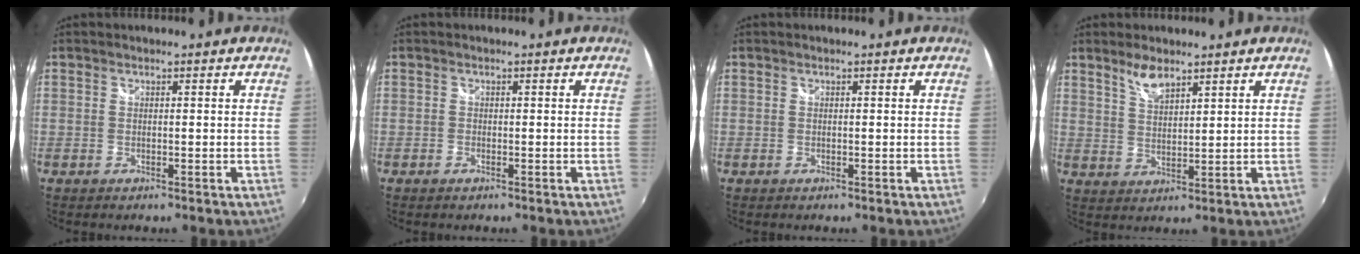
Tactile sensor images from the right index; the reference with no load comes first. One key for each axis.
{"total": 0.7, "fx": -0.5, "fy": 0.4, "fz": 0.1, "tx": -0.004, "ty": -0.003, "tz": -0.012}
{"total": 0.0}
{"total": 4.7, "fx": 3.6, "fy": 1.5, "fz": 2.6, "tx": -0.048, "ty": 0.001, "tz": 0.069}